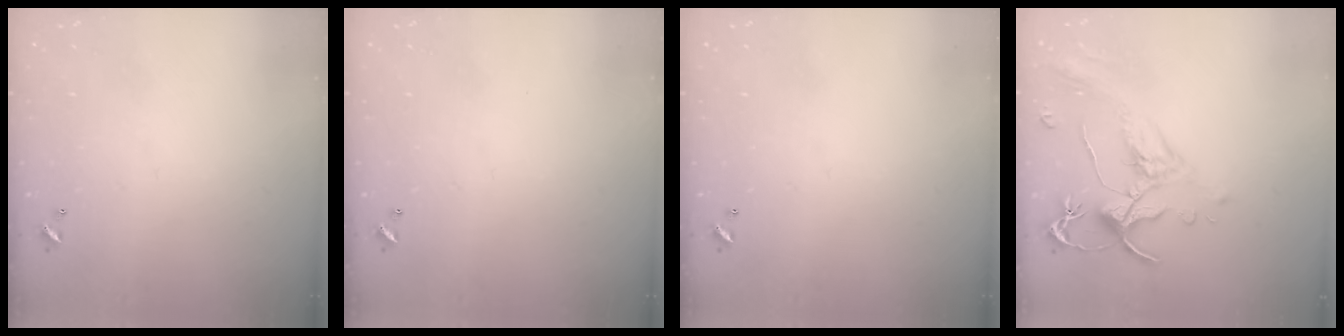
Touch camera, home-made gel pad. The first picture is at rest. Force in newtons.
{"total": 0.0}
{"total": 0.0}
{"total": 1.5, "press": 1.0, "slide": 1.1}